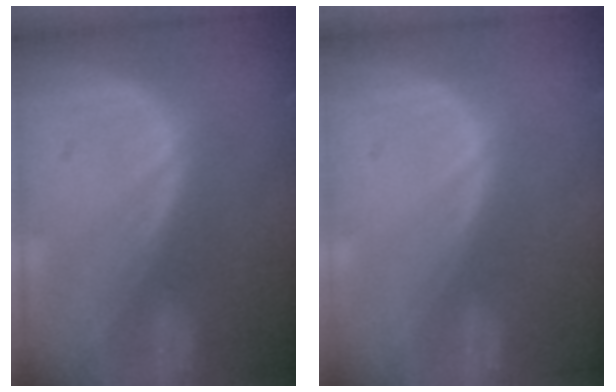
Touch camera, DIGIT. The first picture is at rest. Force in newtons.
{"total": 0.0}